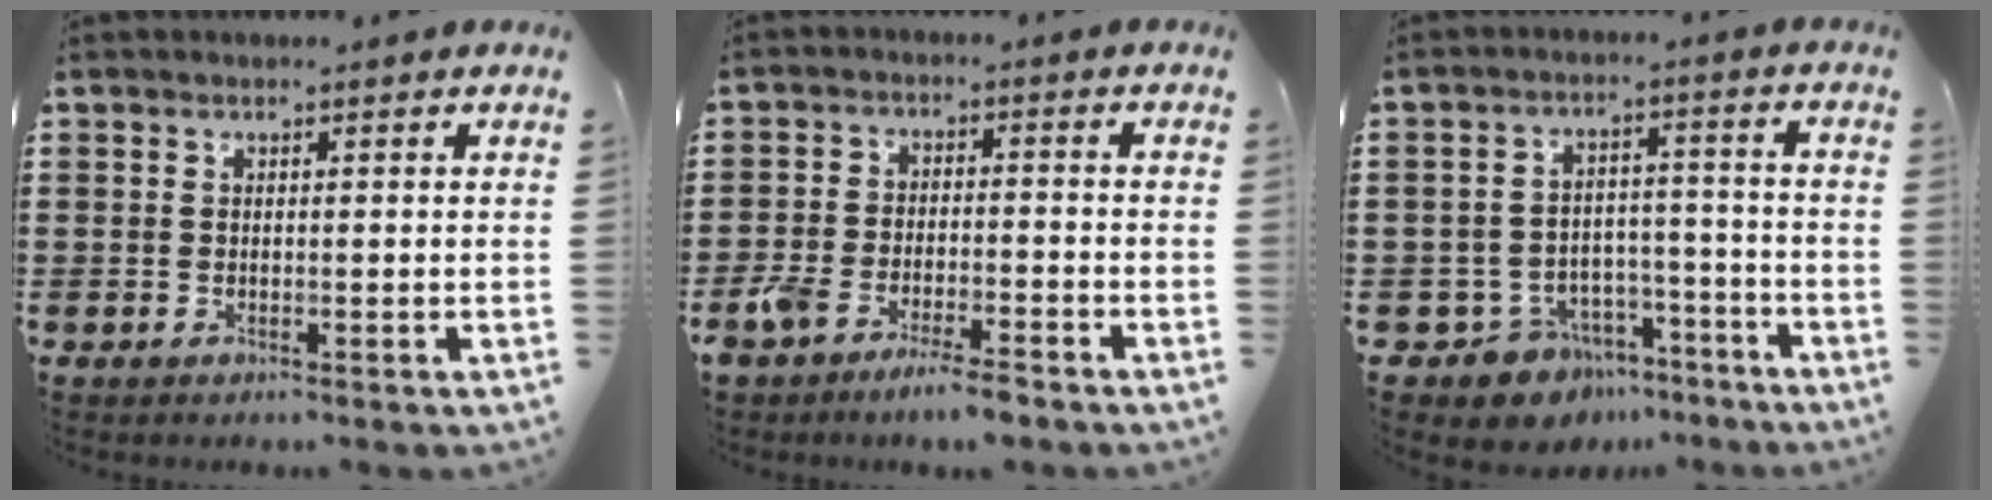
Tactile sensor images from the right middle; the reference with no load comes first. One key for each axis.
{"total": 5.2, "fx": -4.3, "fy": 1.0, "fz": 2.7, "tx": -0.065, "ty": -0.001, "tz": -0.086}
{"total": 5.9, "fx": -5.1, "fy": 3.0, "fz": 0.7, "tx": -0.025, "ty": 0.024, "tz": -0.100}